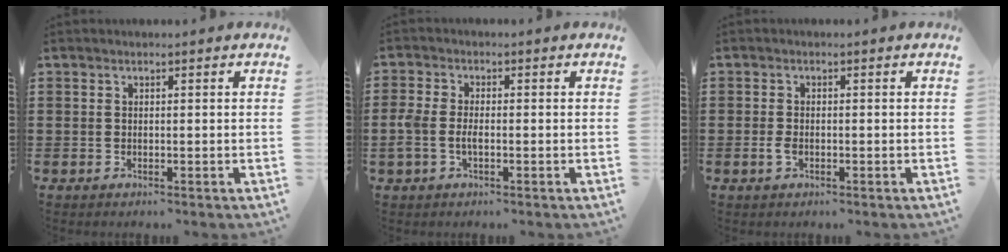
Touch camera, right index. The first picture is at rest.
{"total": 2.8, "force": [-0.8, 1.3, 2.3], "torque": [-0.057, -0.002, -0.019]}
{"total": 1.7, "force": [-0.7, 0.9, 1.3], "torque": [-0.040, -0.007, -0.017]}